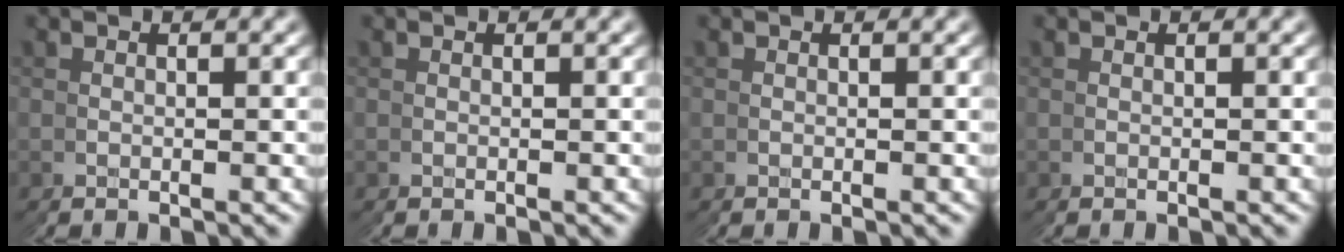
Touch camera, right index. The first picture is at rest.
{"total": 0.0}
{"total": 0.0}
{"total": 0.0}